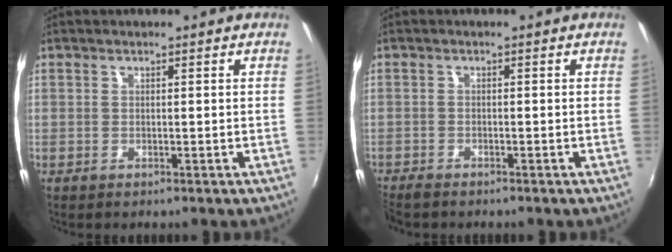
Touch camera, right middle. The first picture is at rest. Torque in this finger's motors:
{"motor_torque": [1.03, -1.05, 0.19, 0.08]}